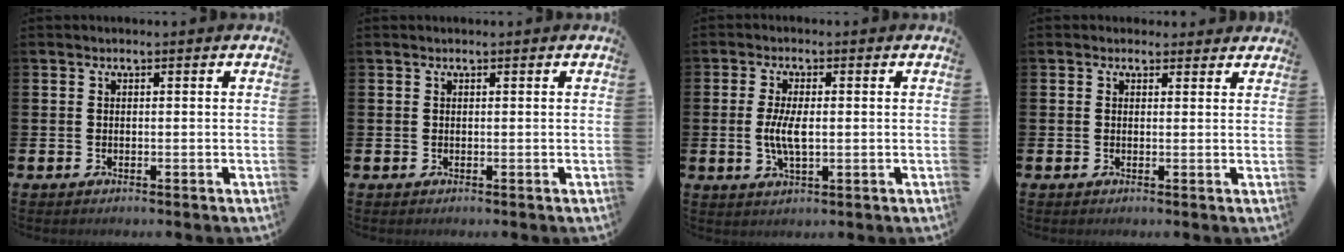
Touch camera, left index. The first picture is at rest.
{"total": 0.0}
{"total": 4.5, "force": [0.0, 1.7, 4.2], "torque": [-0.079, -0.001, -0.005]}
{"total": 1.0, "force": [0.8, 0.6, 0.0], "torque": [0.010, 0.001, 0.012]}